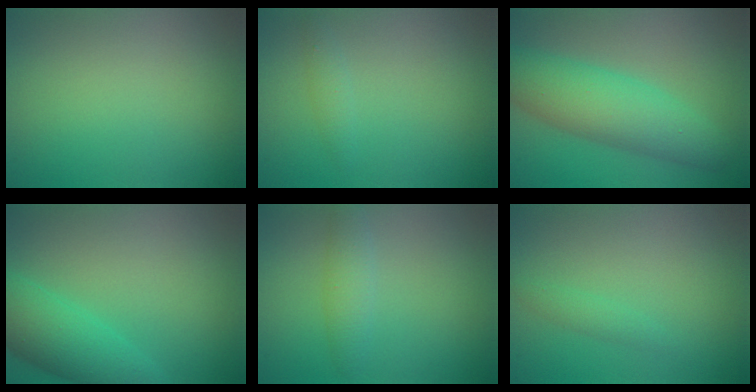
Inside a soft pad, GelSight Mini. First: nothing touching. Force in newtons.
{"total": 1.0, "press": 1.0, "slide": 0.1}
{"total": 6.2, "press": 6.2, "slide": 0.2}
{"total": 4.9, "press": 4.9, "slide": 0.2}
{"total": 2.0, "press": 2.0, "slide": 0.1}
{"total": 1.0, "press": 1.0, "slide": 0.0}